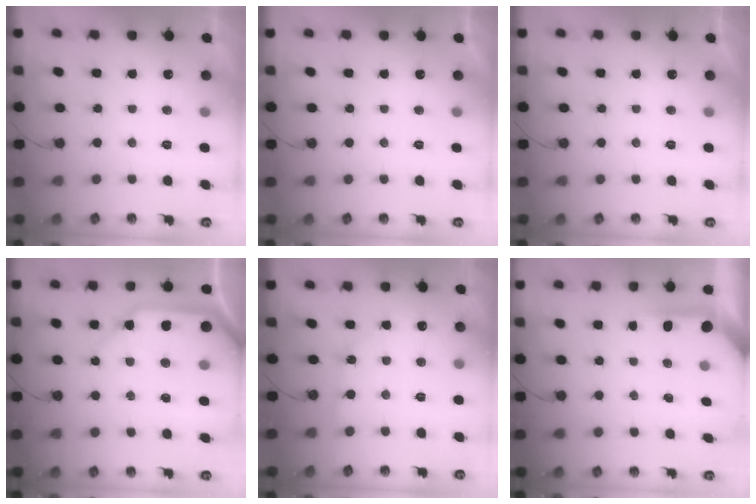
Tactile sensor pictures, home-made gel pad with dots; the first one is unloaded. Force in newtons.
{"total": 0.0}
{"total": 0.0}
{"total": 12.0, "press": 11.9, "slide": 1.6}
{"total": 3.9, "press": 3.9, "slide": 0.5}
{"total": 3.9, "press": 3.9, "slide": 0.3}